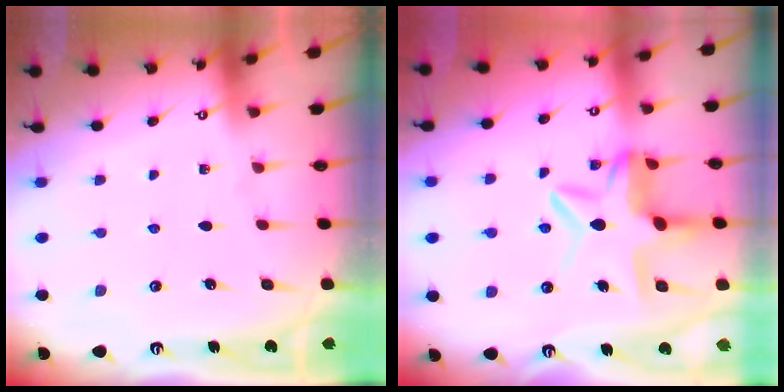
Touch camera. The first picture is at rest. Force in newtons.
{"total": 10.1, "press": 10.0, "slide": 0.9}